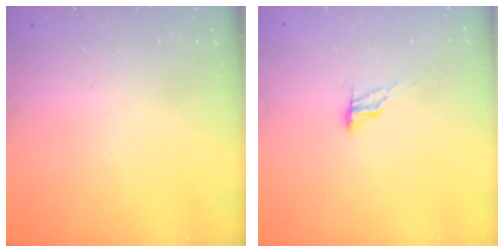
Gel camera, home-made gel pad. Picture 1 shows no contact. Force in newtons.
{"total": 5.1, "press": 5.1, "slide": 0.5}